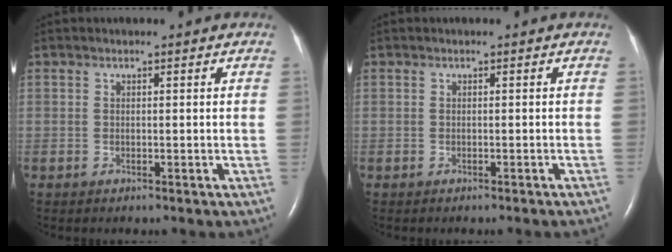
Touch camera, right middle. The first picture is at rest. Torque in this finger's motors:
{"motor_torque": [0.27, -0.24, -0.01, 0.00]}